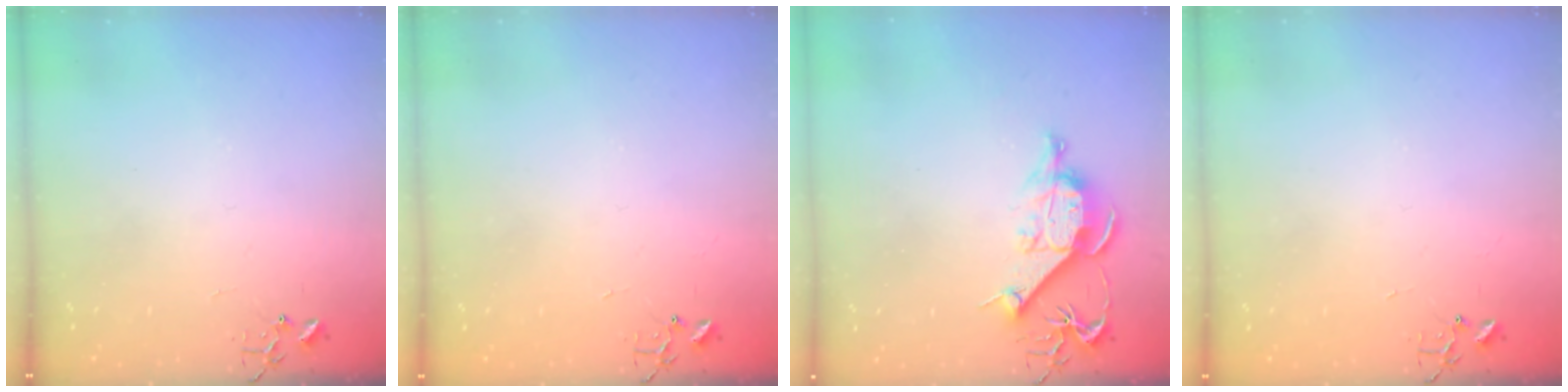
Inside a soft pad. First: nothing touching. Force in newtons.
{"total": 1.5, "press": 1.5, "slide": 0.3}
{"total": 10.0, "press": 10.0, "slide": 0.7}
{"total": 1.5, "press": 1.5, "slide": 0.3}